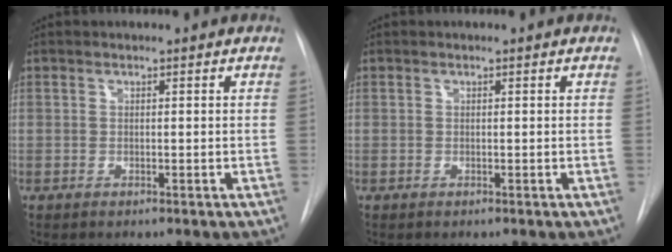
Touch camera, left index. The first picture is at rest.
{"total": 0.0}